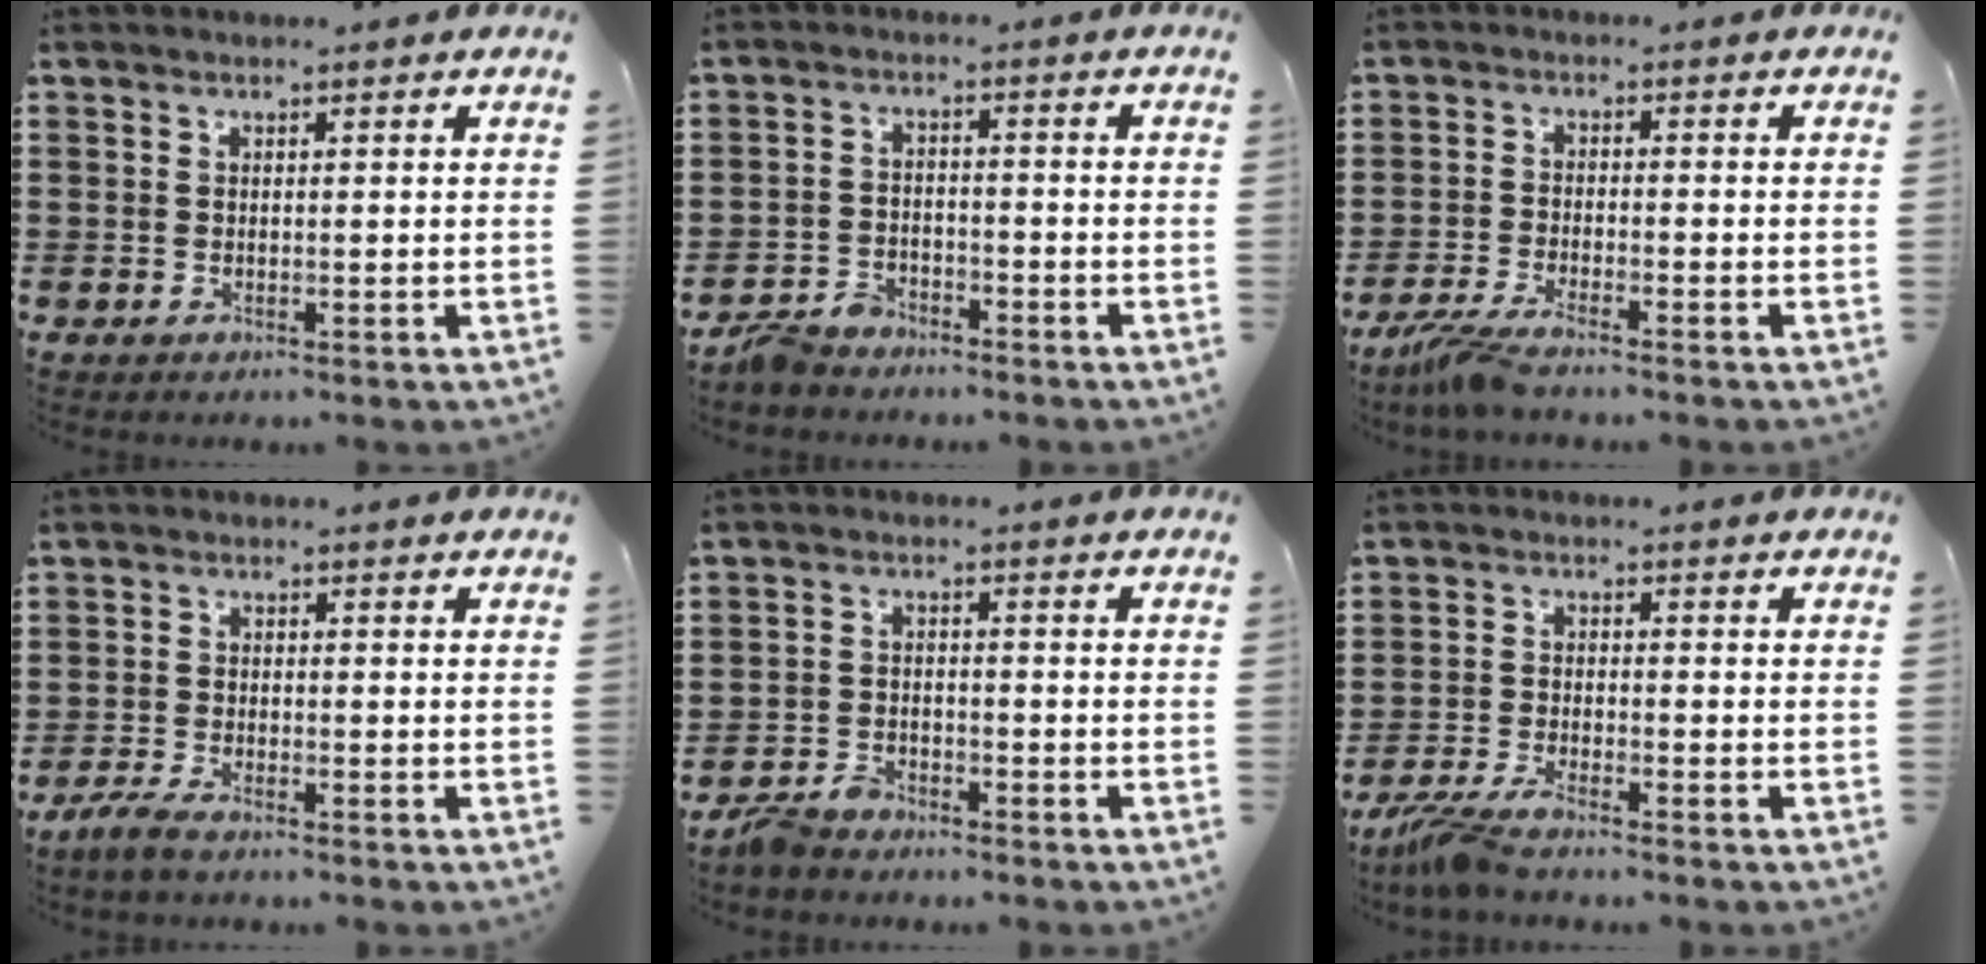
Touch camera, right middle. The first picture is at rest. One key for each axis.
{"total": 3.7, "fx": -3.6, "fy": 1.0, "fz": 0.4, "tx": -0.027, "ty": 0.000, "tz": -0.077}
{"total": 3.9, "fx": -3.3, "fy": -0.1, "fz": 2.0, "tx": -0.063, "ty": -0.018, "tz": -0.069}
{"total": 2.8, "fx": -2.4, "fy": 0.6, "fz": 1.4, "tx": -0.039, "ty": 0.002, "tz": -0.051}
{"total": 3.3, "fx": -3.1, "fy": 0.9, "fz": 0.7, "tx": -0.031, "ty": 0.000, "tz": -0.068}
{"total": 4.1, "fx": -3.6, "fy": 0.0, "fz": 1.9, "tx": -0.062, "ty": -0.017, "tz": -0.076}